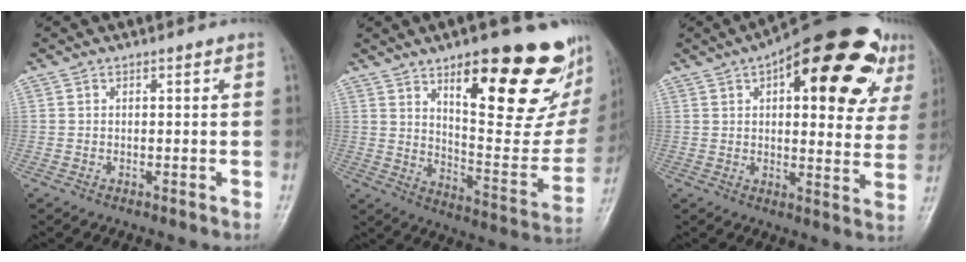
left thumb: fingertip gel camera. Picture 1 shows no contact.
{"total": 28.9, "force": [14.9, 9.6, 22.8], "torque": [-0.265, -0.064, 0.223]}
{"total": 25.1, "force": [11.4, 10.2, 19.8], "torque": [-0.235, -0.002, 0.152]}